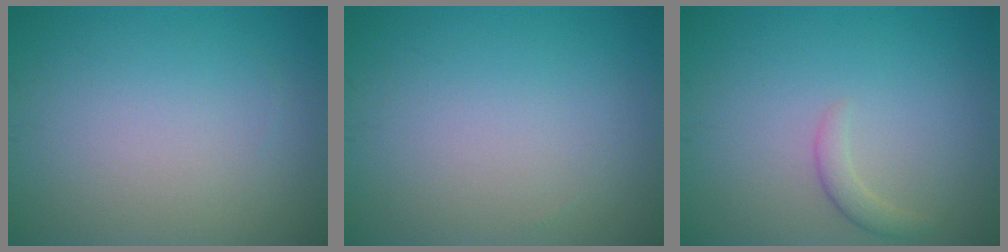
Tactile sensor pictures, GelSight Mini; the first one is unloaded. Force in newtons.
{"total": 0.0}
{"total": 1.4, "press": 1.4, "slide": 0.1}